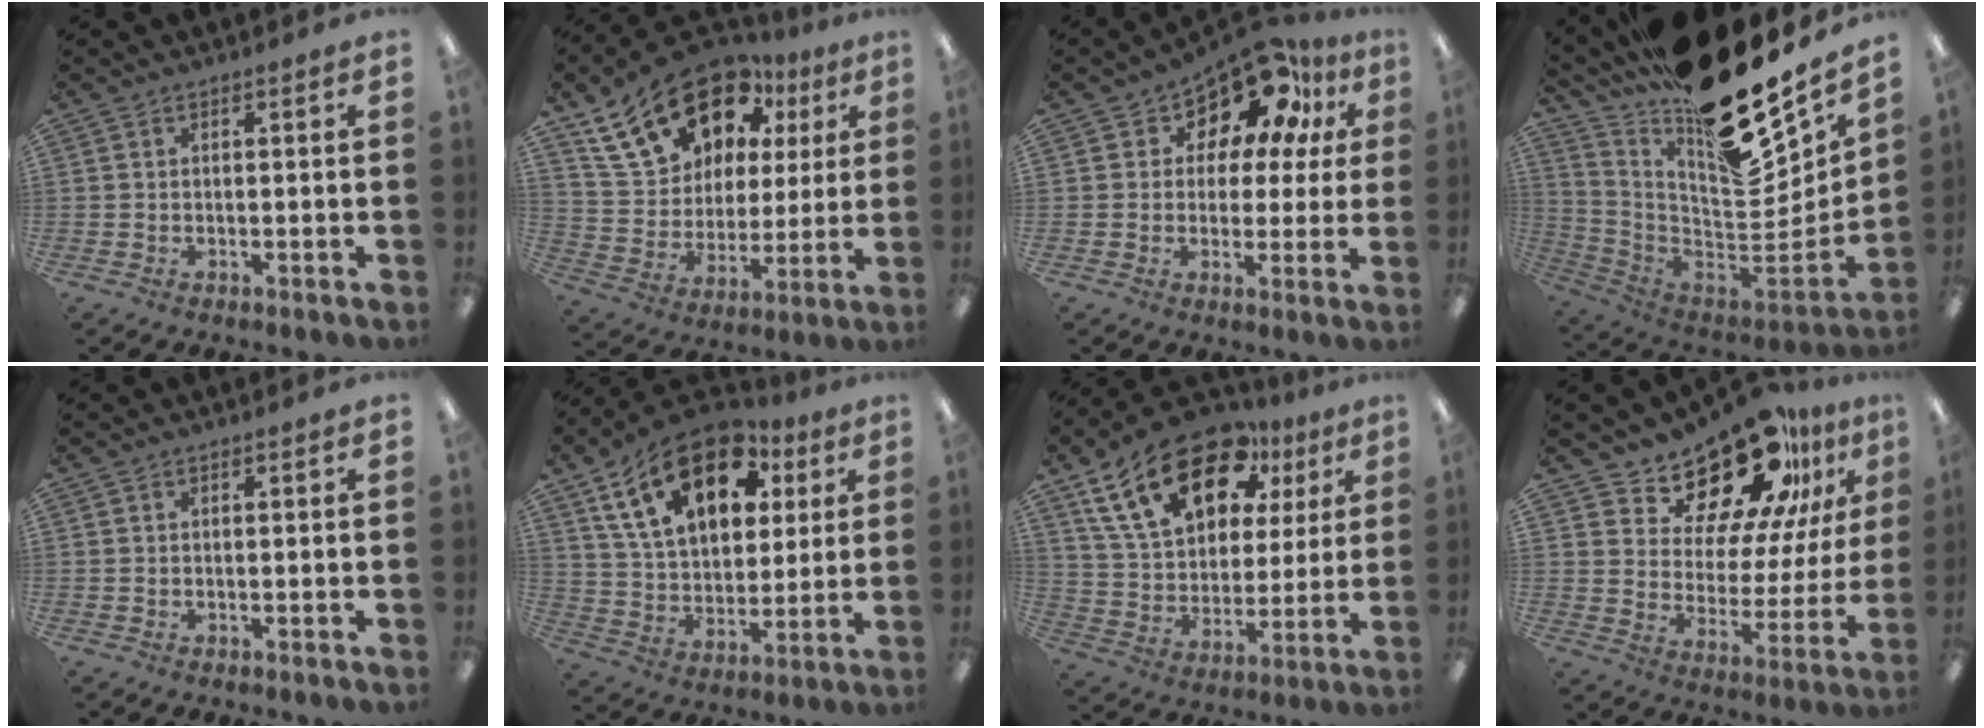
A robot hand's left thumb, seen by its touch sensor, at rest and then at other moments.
{"total": 21.8, "force": [13.6, 13.2, 10.8], "torque": [-0.188, -0.068, 0.247]}
{"total": 12.6, "force": [9.8, 5.9, 5.2], "torque": [-0.095, -0.076, 0.174]}
{"total": 24.7, "force": [17.9, 7.8, 15.1], "torque": [-0.208, -0.145, 0.304]}
{"total": 0.0}
{"total": 20.9, "force": [11.0, 12.3, 12.8], "torque": [-0.224, -0.038, 0.196]}
{"total": 22.1, "force": [12.4, 12.9, 13.0], "torque": [-0.220, -0.050, 0.222]}
{"total": 20.3, "force": [16.0, 8.6, 9.0], "torque": [-0.148, -0.118, 0.278]}